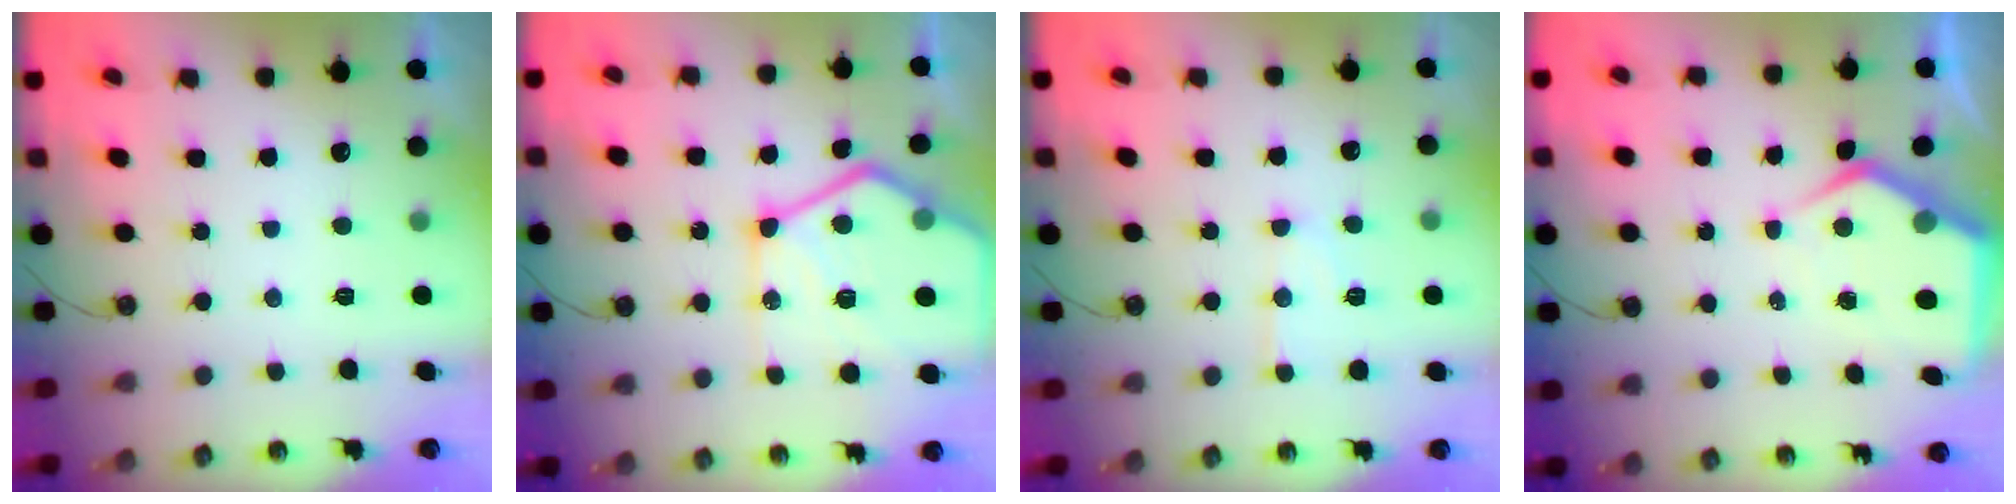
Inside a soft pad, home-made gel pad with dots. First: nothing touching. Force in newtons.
{"total": 23.6, "press": 23.5, "slide": 2.4}
{"total": 10.1, "press": 10.1, "slide": 0.9}
{"total": 9.3, "press": 9.2, "slide": 1.1}